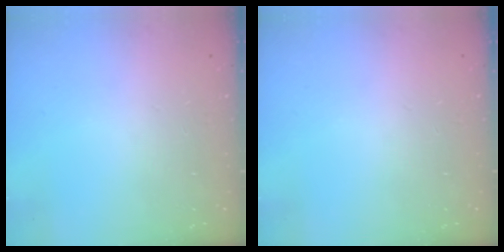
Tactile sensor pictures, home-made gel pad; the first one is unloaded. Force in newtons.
{"total": 0.0}